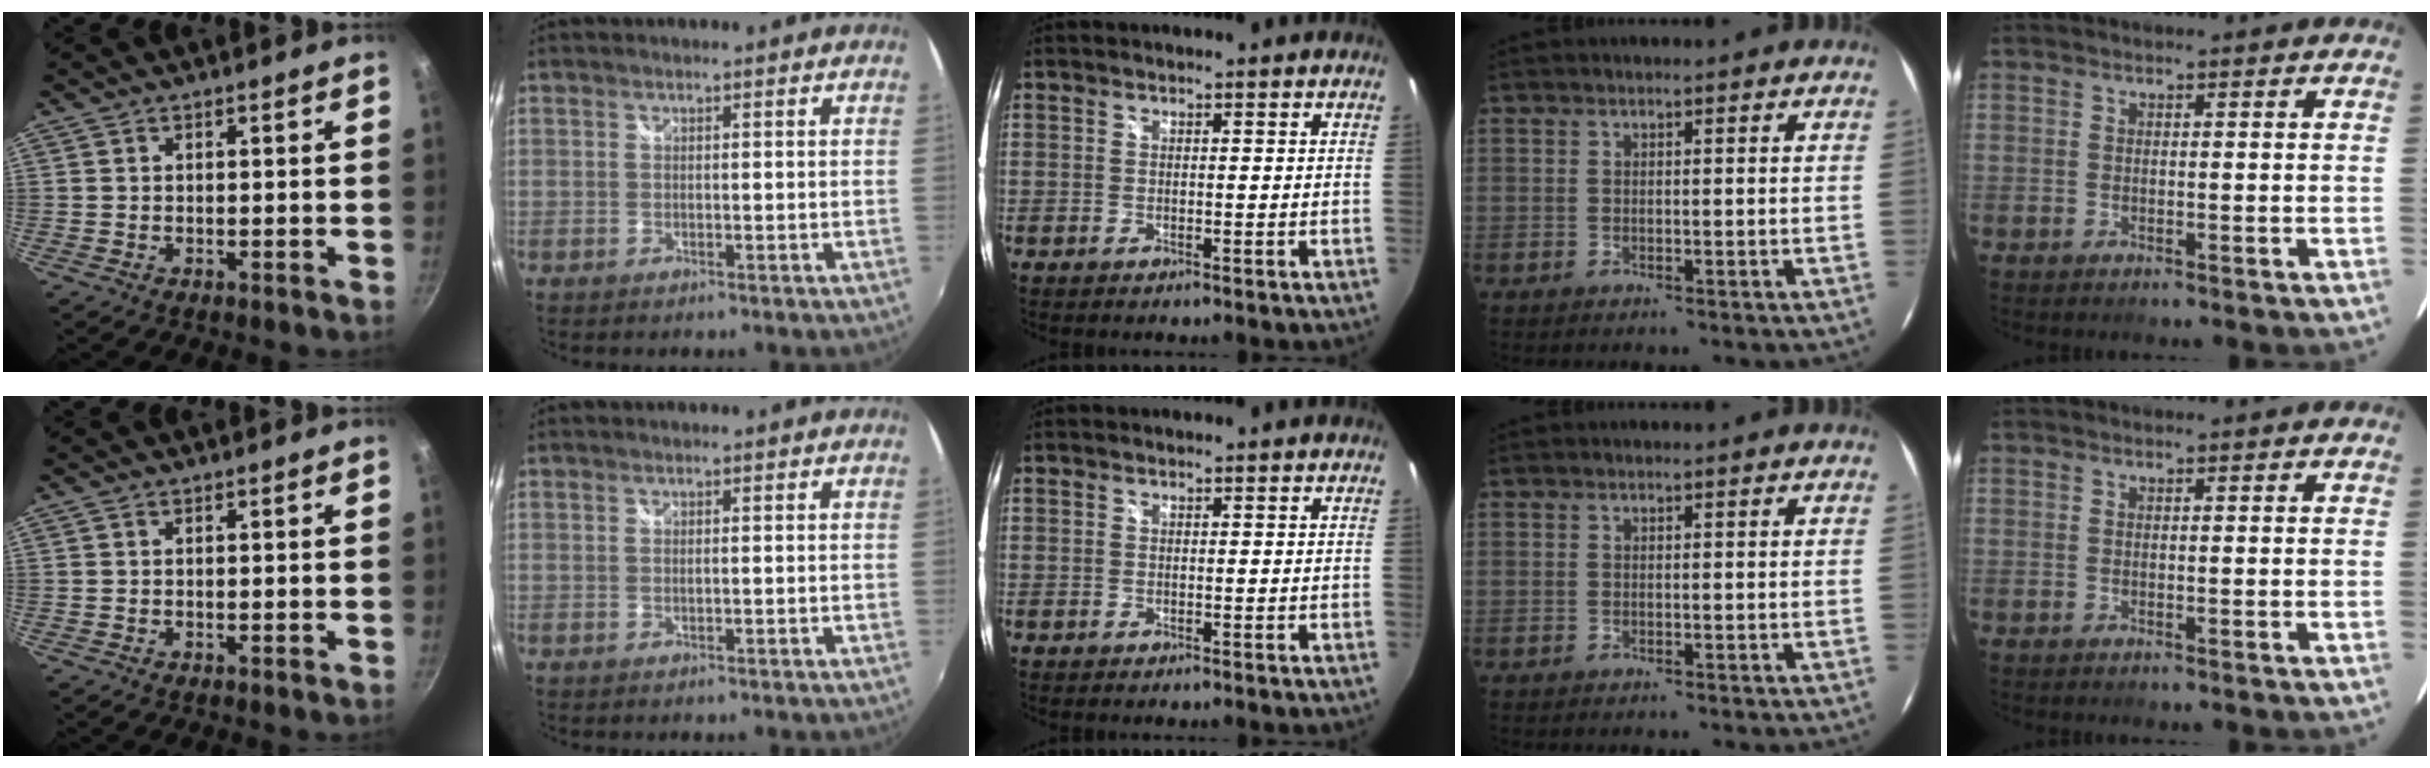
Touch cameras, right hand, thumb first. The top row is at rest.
{}